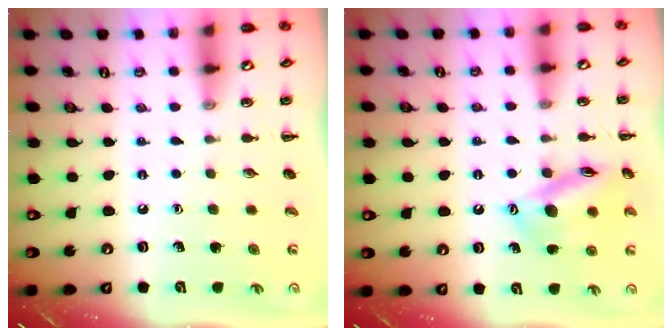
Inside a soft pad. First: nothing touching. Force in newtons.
{"total": 14.5, "press": 14.4, "slide": 1.7}